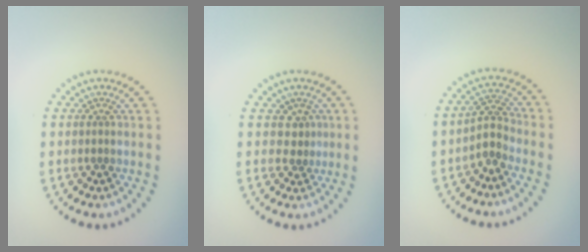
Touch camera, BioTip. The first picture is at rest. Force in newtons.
{"total": 1.4, "press": 1.0, "slide": 1.0}
{"total": 2.2, "press": 1.7, "slide": 1.4}